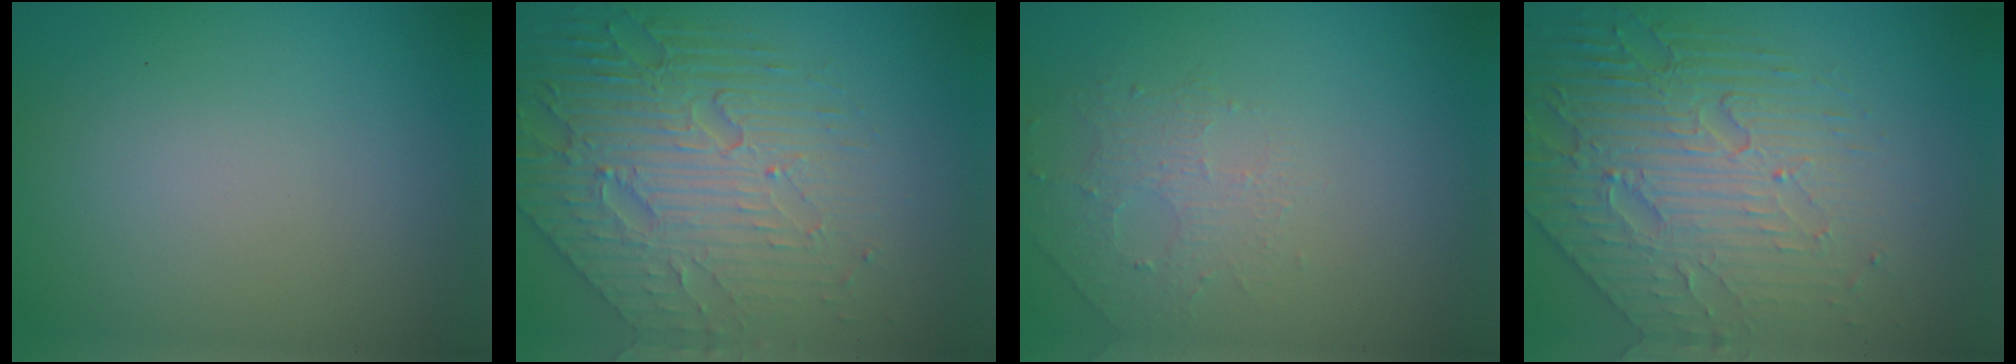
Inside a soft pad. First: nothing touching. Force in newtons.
{"total": 7.9, "press": 5.7, "slide": 5.5}
{"total": 1.5, "press": 1.0, "slide": 1.1}
{"total": 6.9, "press": 5.3, "slide": 4.4}